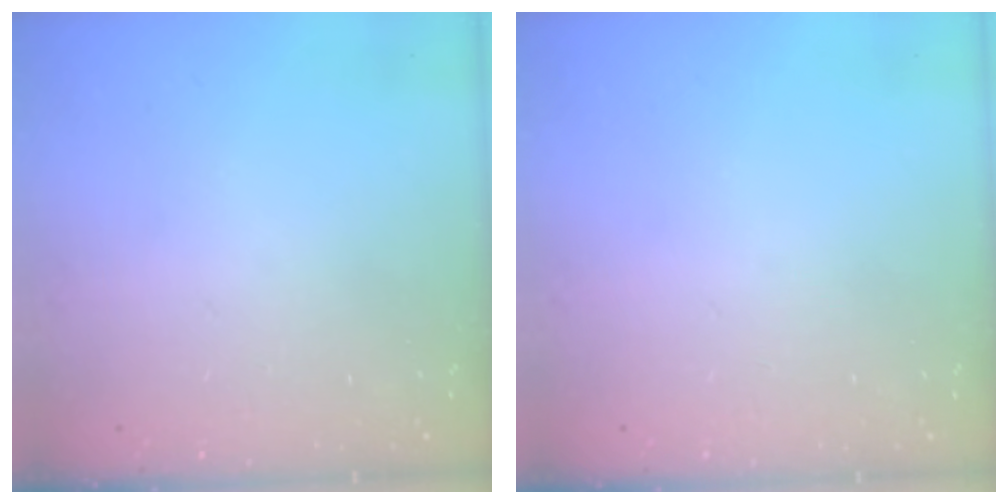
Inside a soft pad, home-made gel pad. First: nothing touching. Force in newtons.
{"total": 0.0}